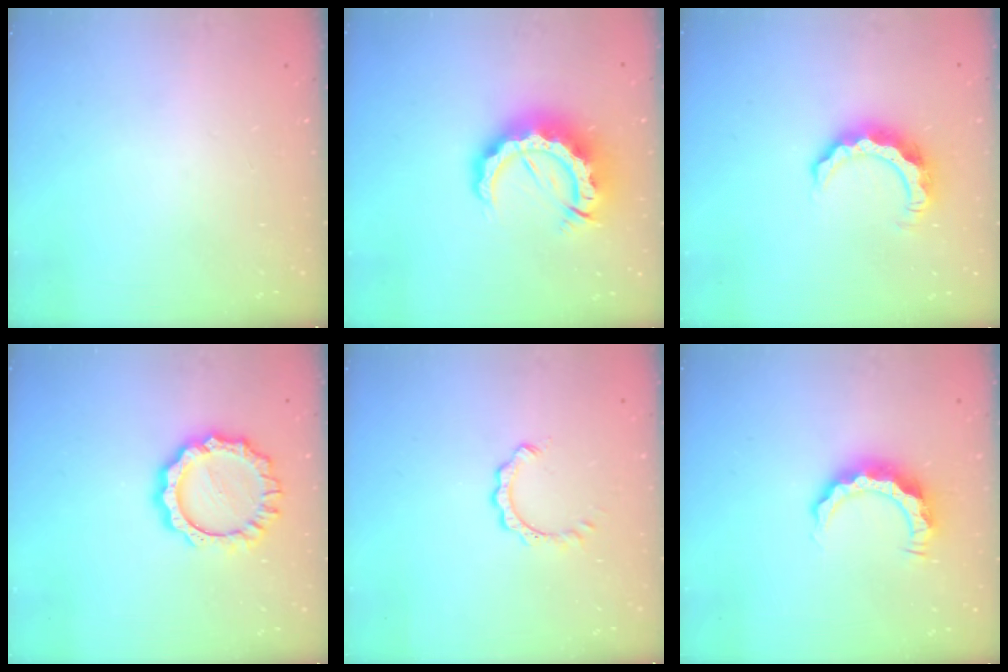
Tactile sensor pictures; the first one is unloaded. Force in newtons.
{"total": 14.6, "press": 14.5, "slide": 1.6}
{"total": 8.3, "press": 8.3, "slide": 0.6}
{"total": 12.0, "press": 12.0, "slide": 0.7}
{"total": 4.0, "press": 4.0, "slide": 0.3}
{"total": 8.0, "press": 8.0, "slide": 0.1}